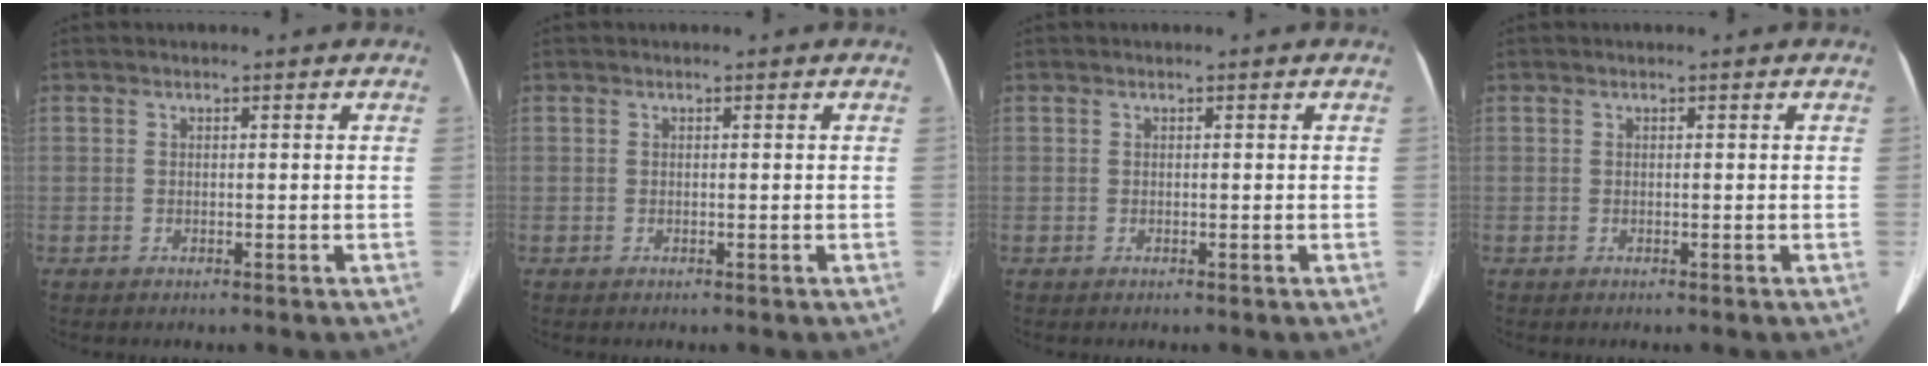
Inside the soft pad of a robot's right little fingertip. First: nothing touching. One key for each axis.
{"total": 0.0}
{"total": 0.0}
{"total": 0.0}